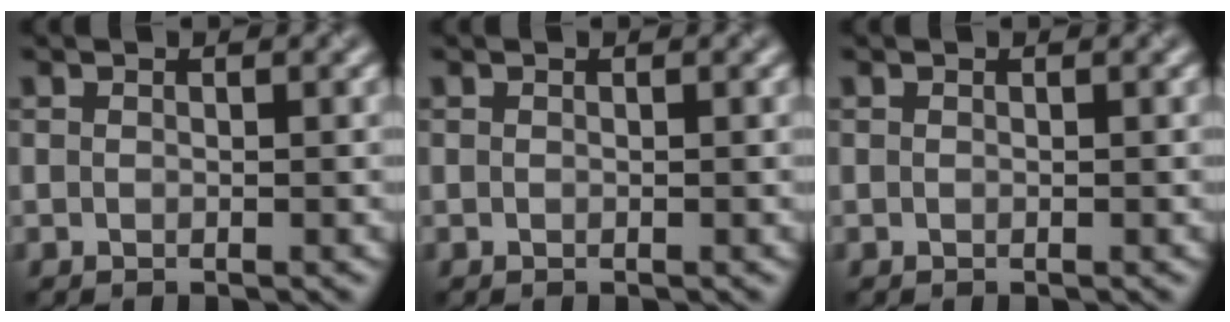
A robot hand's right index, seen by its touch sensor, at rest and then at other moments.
{"total": 0.0}
{"total": 0.0}